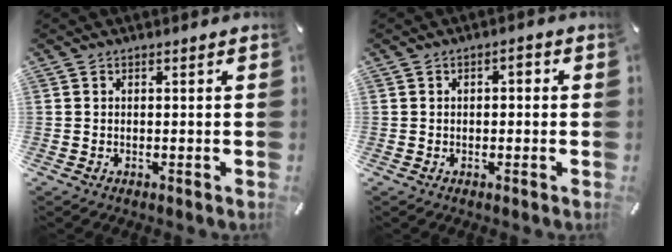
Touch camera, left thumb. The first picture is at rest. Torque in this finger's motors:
{"motor_torque": [-0.19, 0.03, 0.03, 0.03, -0.01]}